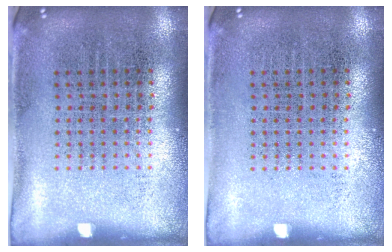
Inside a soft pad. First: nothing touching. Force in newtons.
{"total": 0.0}